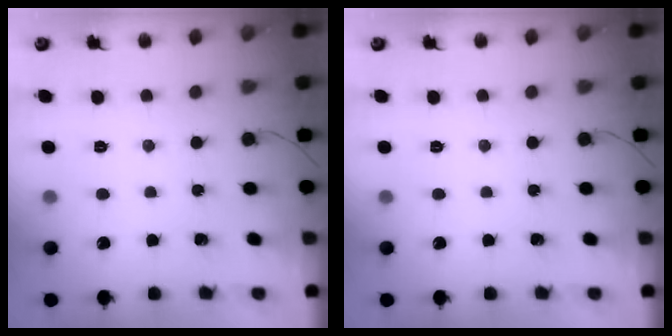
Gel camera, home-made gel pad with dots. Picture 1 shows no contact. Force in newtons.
{"total": 0.0}